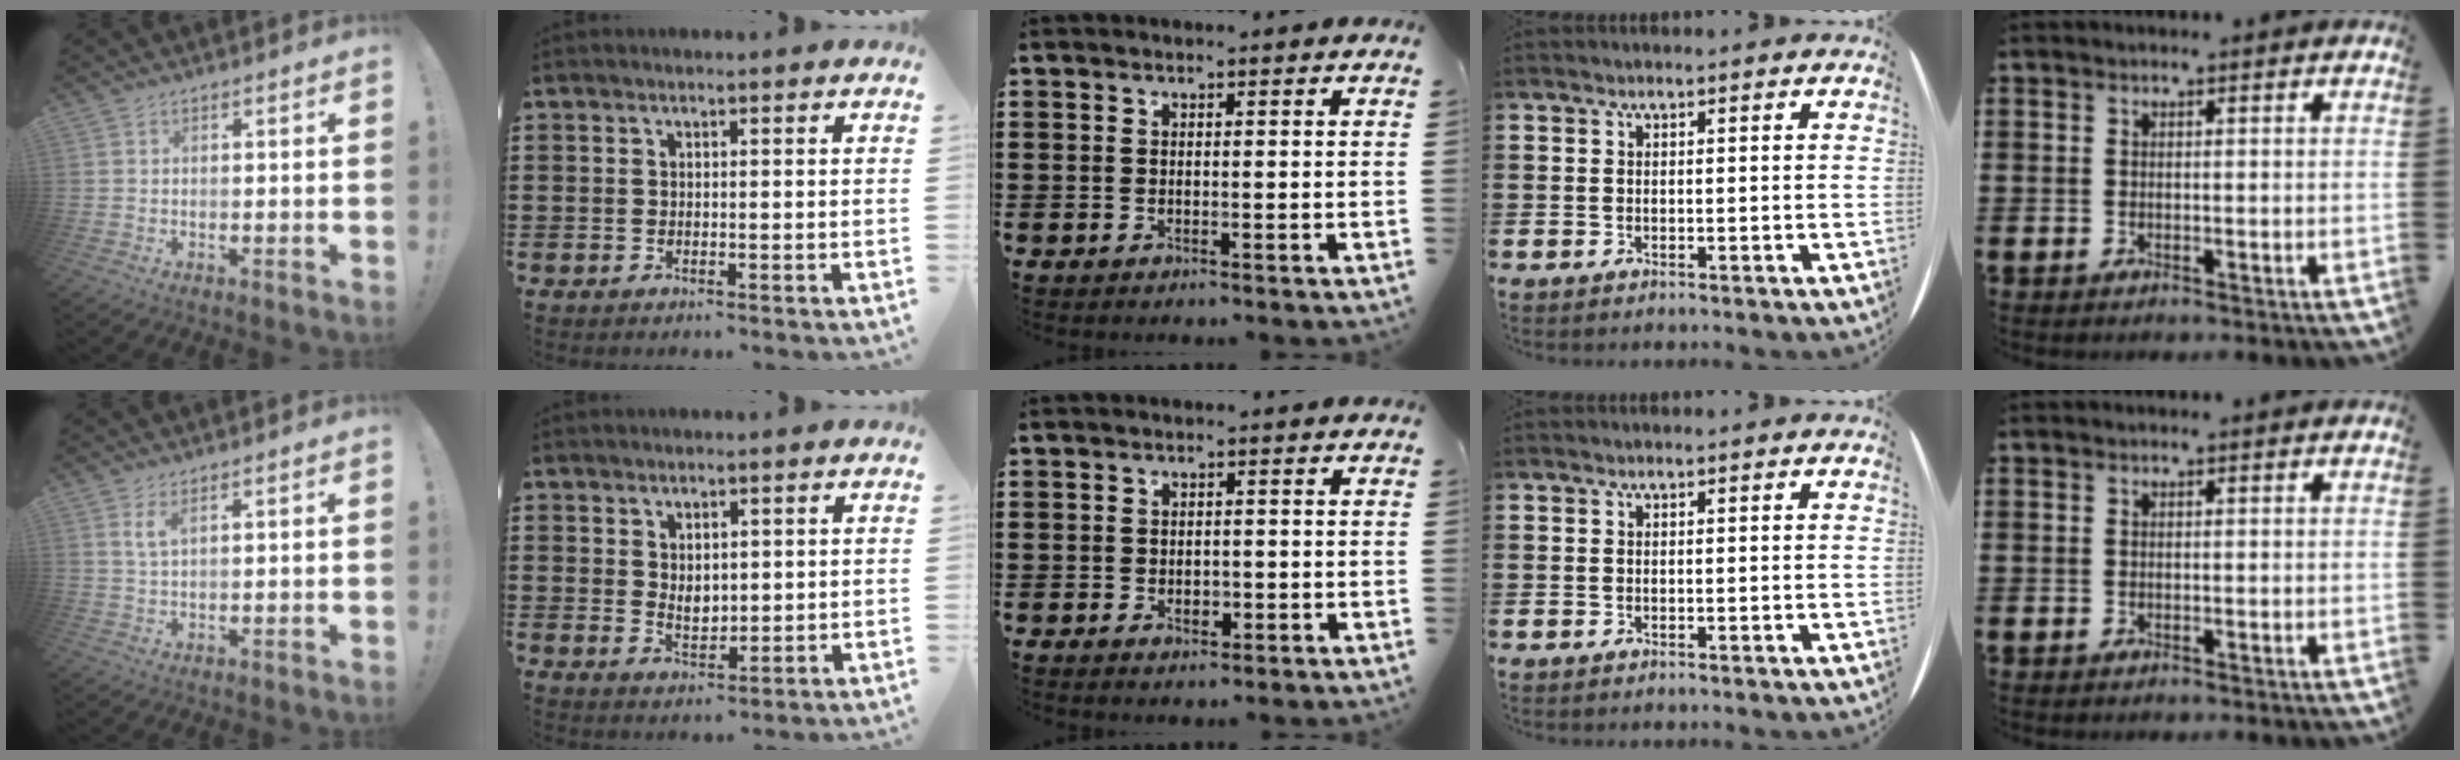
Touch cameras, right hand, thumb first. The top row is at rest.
{"thumb": {"total": 3.4, "force": [2.0, 0.8, 2.6], "torque": [-0.039, -0.008, 0.032]}, "index": {"total": 2.6, "force": [1.0, 1.7, 1.6], "torque": [-0.027, 0.003, 0.017]}, "middle": {"total": 1.6, "force": [-0.6, 0.9, 1.2], "torque": [-0.022, 0.003, -0.012]}}